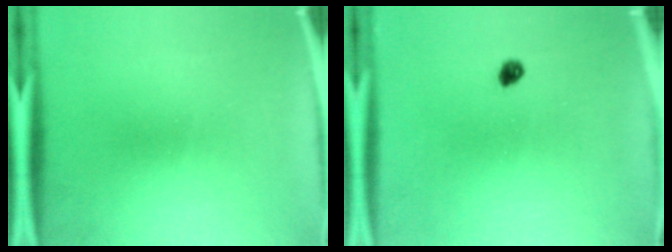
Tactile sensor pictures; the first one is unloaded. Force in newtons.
{"total": 1.7}